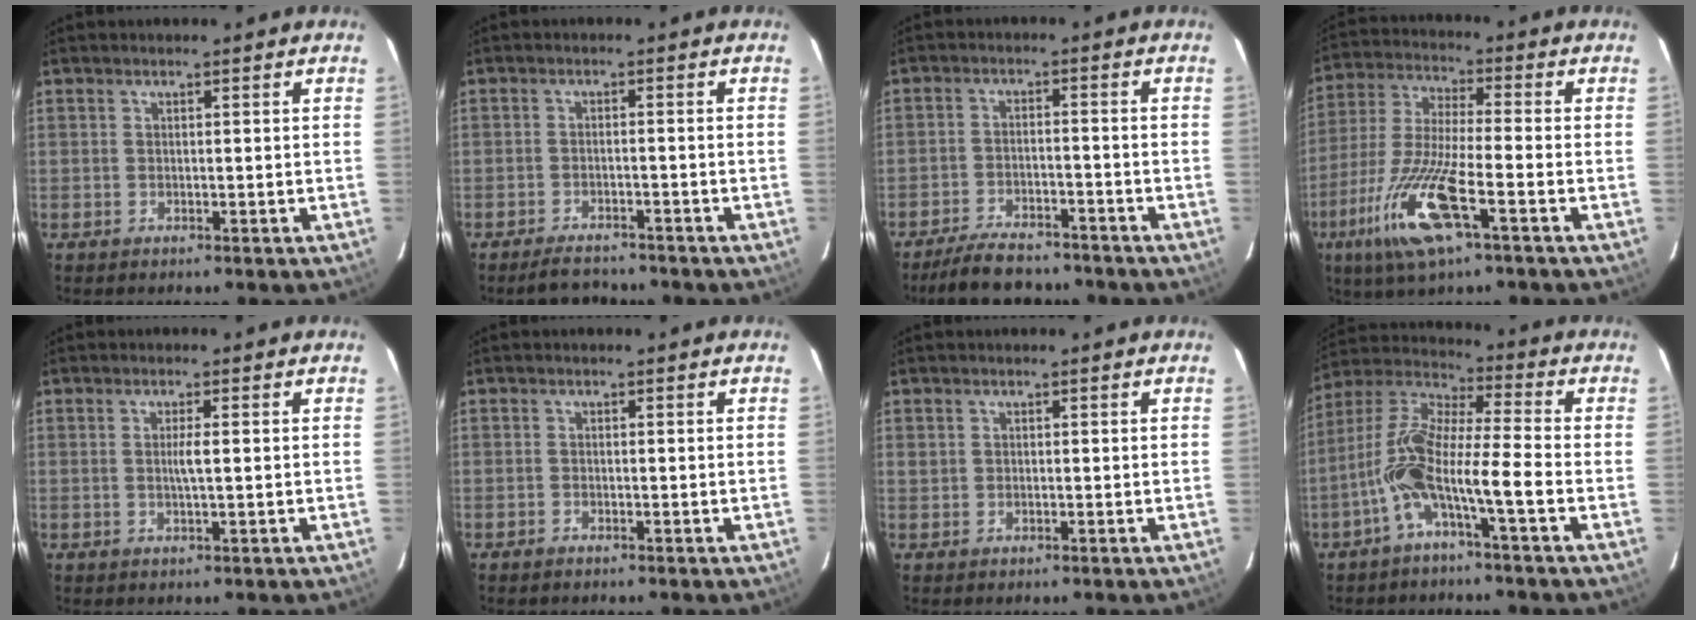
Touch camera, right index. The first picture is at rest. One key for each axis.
{"total": 4.6, "fx": -4.3, "fy": 1.2, "fz": 1.2, "tx": -0.021, "ty": -0.009, "tz": -0.065}
{"total": 9.1, "fx": -8.1, "fy": 2.4, "fz": 3.3, "tx": -0.059, "ty": -0.009, "tz": -0.130}
{"total": 13.8, "fx": -6.3, "fy": 1.6, "fz": 12.2, "tx": -0.258, "ty": -0.023, "tz": -0.119}
{"total": 1.9, "fx": 0.0, "fy": -0.1, "fz": 1.9, "tx": -0.038, "ty": -0.001, "tz": 0.000}
{"total": 0.6, "fx": -0.5, "fy": 0.2, "fz": 0.2, "tx": -0.010, "ty": -0.001, "tz": -0.005}
{"total": 0.9, "fx": 0.2, "fy": 0.8, "fz": 0.4, "tx": -0.008, "ty": 0.006, "tz": 0.006}
{"total": 11.4, "fx": -4.4, "fy": 0.8, "fz": 10.5, "tx": -0.220, "ty": 0.021, "tz": -0.092}